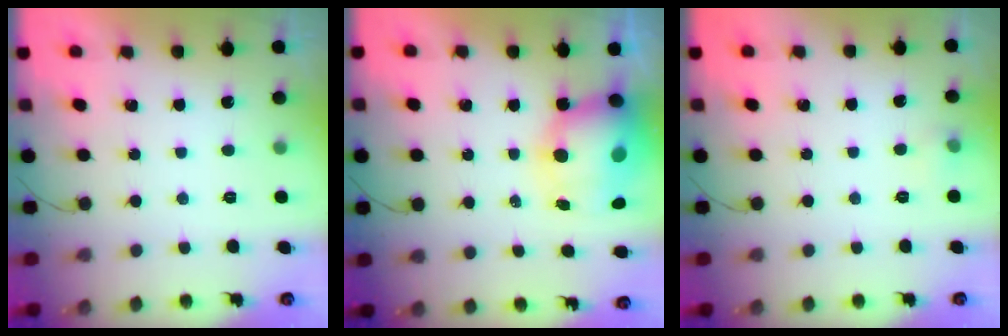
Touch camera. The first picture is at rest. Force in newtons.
{"total": 12.0, "press": 11.6, "slide": 3.0}
{"total": 3.6, "press": 3.3, "slide": 1.4}